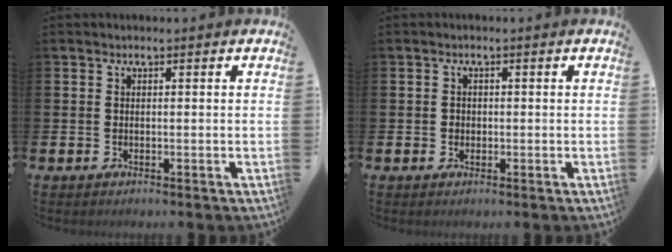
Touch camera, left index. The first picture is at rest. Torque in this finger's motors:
{"motor_torque": [0.05, 0.01, -0.01, 0.00]}